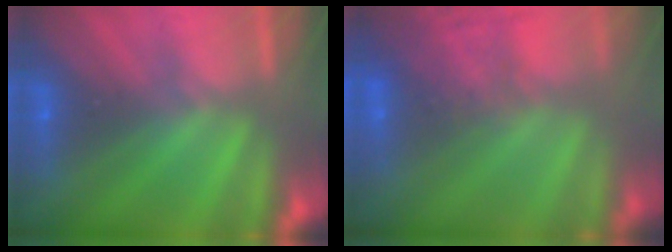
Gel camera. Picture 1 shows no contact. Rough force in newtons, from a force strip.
{"total": 7.4}